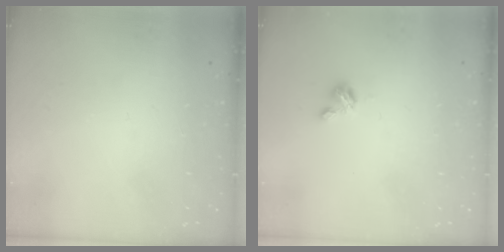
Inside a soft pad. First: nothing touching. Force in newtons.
{"total": 2.7, "press": 2.7, "slide": 0.3}